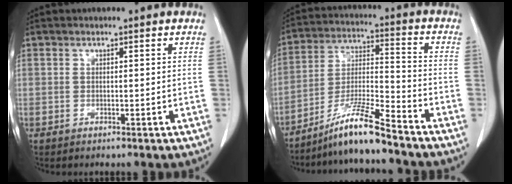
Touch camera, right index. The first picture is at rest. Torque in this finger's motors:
{"motor_torque": [0.99, -0.96, 0.48, 0.13]}